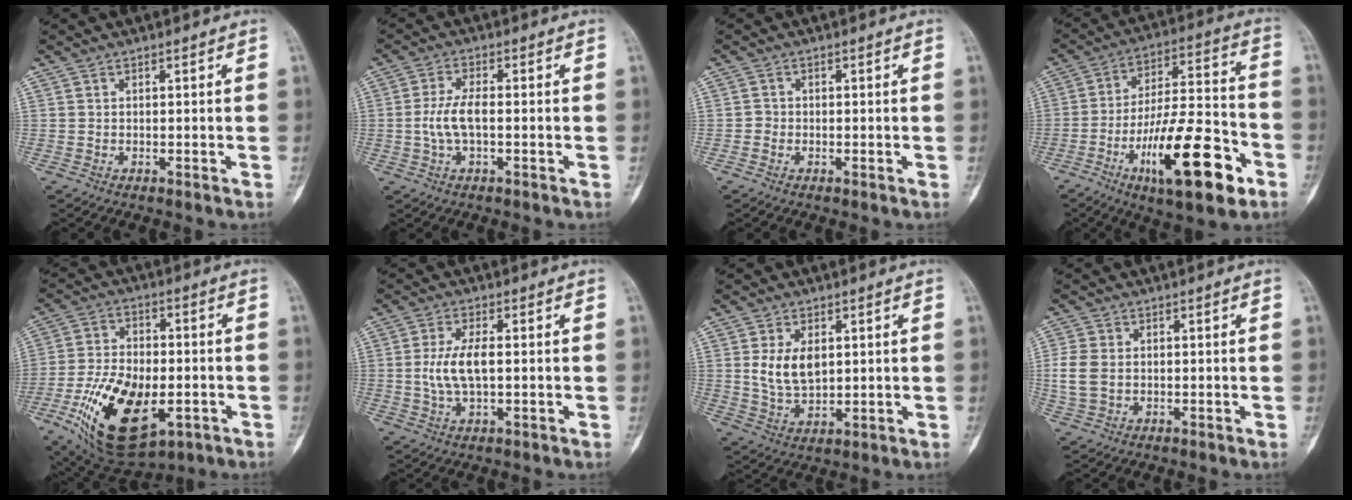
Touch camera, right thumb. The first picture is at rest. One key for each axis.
{"total": 5.5, "fx": -0.6, "fy": 2.2, "fz": 5.0, "tx": -0.113, "ty": 0.012, "tz": -0.014}
{"total": 1.1, "fx": -0.4, "fy": 1.0, "fz": 0.2, "tx": 0.010, "ty": 0.006, "tz": -0.010}
{"total": 21.6, "fx": -9.5, "fy": 6.7, "fz": 18.3, "tx": -0.306, "ty": 0.047, "tz": -0.150}
{"total": 20.8, "fx": -7.2, "fy": 11.0, "fz": 16.2, "tx": -0.285, "ty": 0.011, "tz": -0.104}
{"total": 6.8, "fx": 0.1, "fy": 2.7, "fz": 6.2, "tx": -0.132, "ty": 0.003, "tz": 0.000}
{"total": 8.0, "fx": 1.6, "fy": 4.9, "fz": 6.1, "tx": -0.100, "ty": -0.011, "tz": 0.040}
{"total": 5.5, "fx": 0.0, "fy": 4.0, "fz": 3.7, "tx": -0.085, "ty": 0.004, "tz": 0.003}